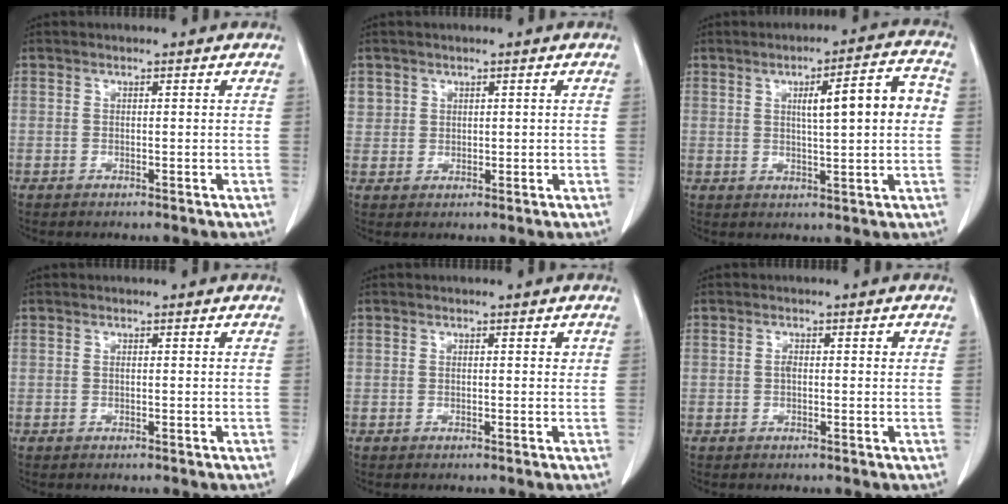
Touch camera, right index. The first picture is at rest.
{"total": 3.0, "force": [1.3, 2.7, 0.3], "torque": [0.003, 0.006, 0.027]}
{"total": 9.5, "force": [1.4, 1.1, 9.3], "torque": [-0.134, 0.019, 0.022]}
{"total": 0.0}
{"total": 0.7, "force": [0.3, 0.4, 0.5], "torque": [-0.002, 0.003, 0.002]}
{"total": 1.5, "force": [0.1, 0.7, 1.4], "torque": [-0.026, 0.008, 0.002]}